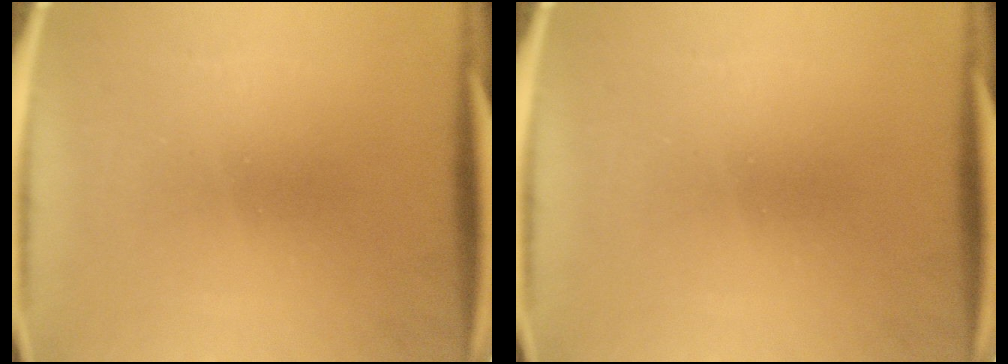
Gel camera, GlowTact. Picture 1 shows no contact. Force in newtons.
{"total": 0.0}